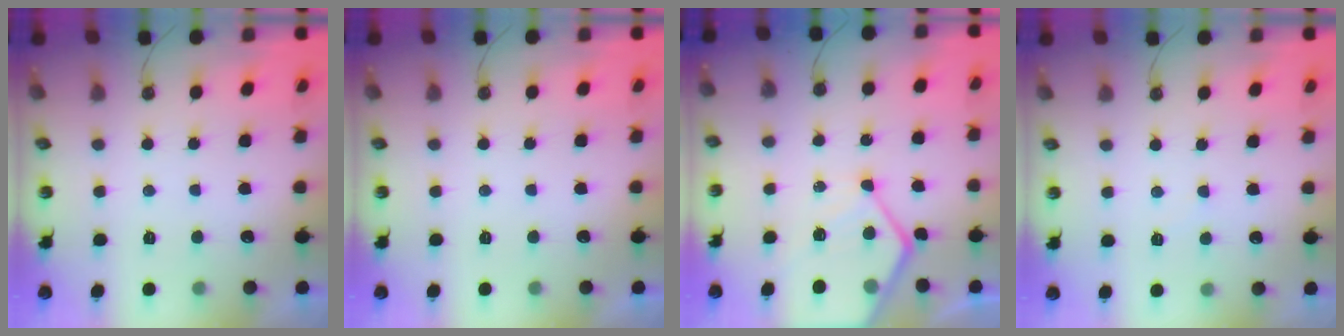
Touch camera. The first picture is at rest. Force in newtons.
{"total": 0.0}
{"total": 11.6, "press": 11.6, "slide": 1.1}
{"total": 2.3, "press": 2.2, "slide": 0.4}